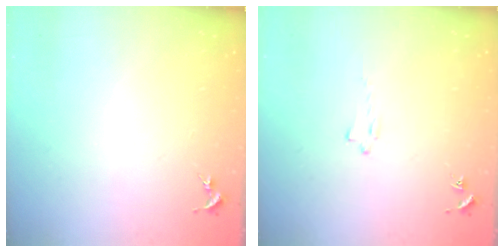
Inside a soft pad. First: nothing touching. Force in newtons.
{"total": 0.8, "press": 0.7, "slide": 0.2}